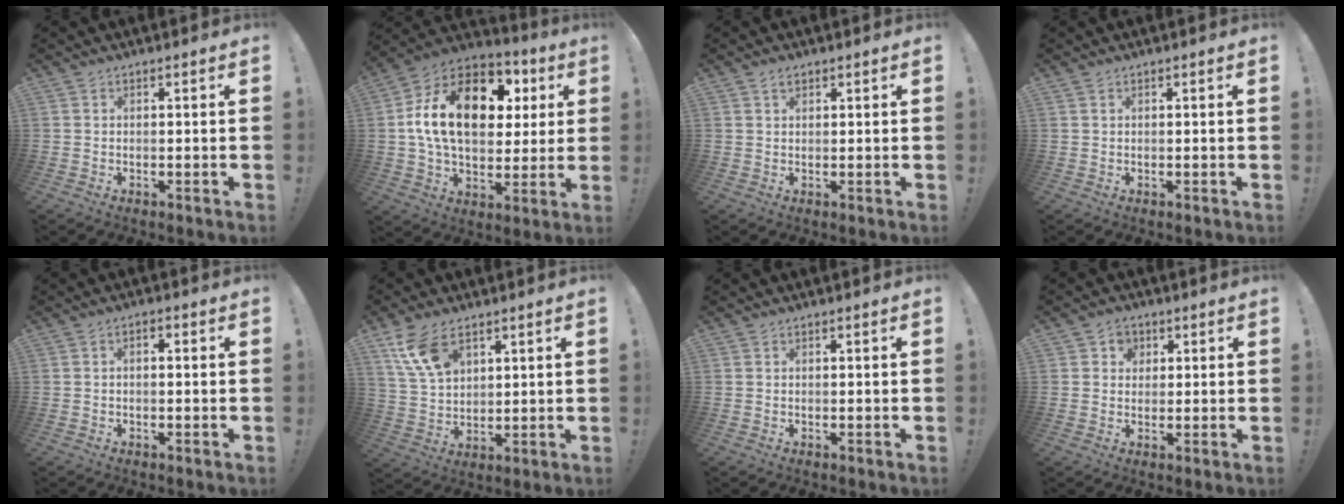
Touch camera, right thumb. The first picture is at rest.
{"total": 22.1, "force": [5.3, 14.0, 16.2], "torque": [-0.261, -0.010, 0.095]}
{"total": 1.7, "force": [1.2, 0.9, 0.8], "torque": [-0.011, 0.000, 0.021]}
{"total": 0.7, "force": [0.5, 0.3, 0.3], "torque": [-0.010, 0.002, 0.012]}
{"total": 1.5, "force": [-1.0, 0.5, 1.0], "torque": [-0.018, 0.007, -0.018]}
{"total": 11.9, "force": [6.9, 6.9, 6.8], "torque": [-0.134, -0.025, 0.135]}
{"total": 0.0}
{"total": 4.1, "force": [1.5, 3.7, 1.1], "torque": [-0.010, -0.005, 0.025]}